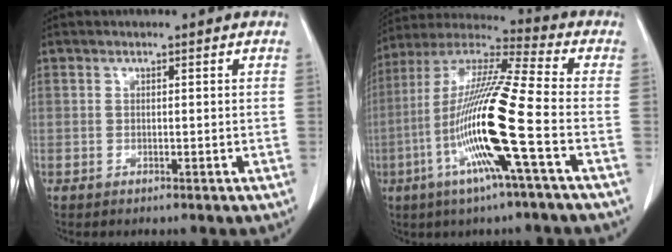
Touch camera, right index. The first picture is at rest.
{"total": 17.5, "force": [-5.2, -0.8, 16.7], "torque": [-0.335, -0.011, -0.111]}